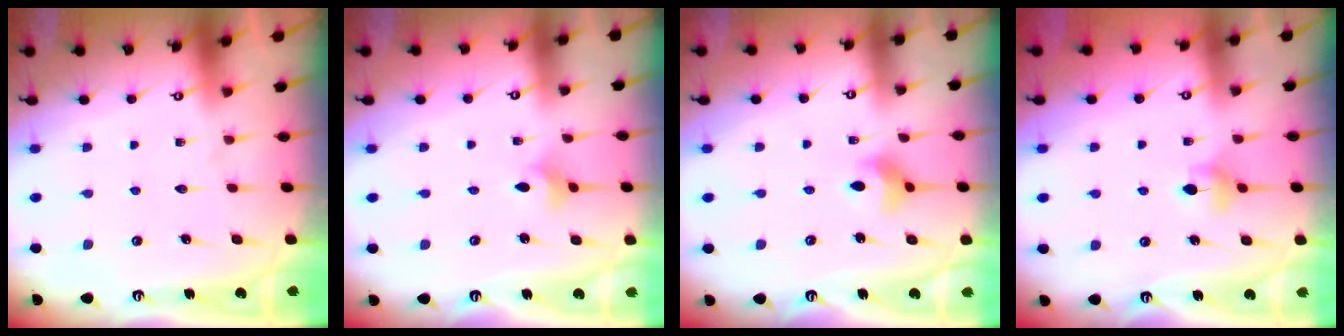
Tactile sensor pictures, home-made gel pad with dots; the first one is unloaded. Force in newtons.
{"total": 2.9, "press": 2.8, "slide": 0.6}
{"total": 6.6, "press": 6.5, "slide": 1.2}
{"total": 5.0, "press": 4.9, "slide": 0.9}